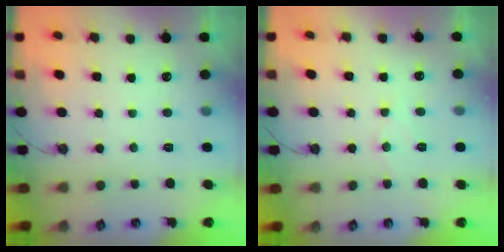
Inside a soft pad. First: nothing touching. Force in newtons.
{"total": 5.3, "press": 5.2, "slide": 0.8}